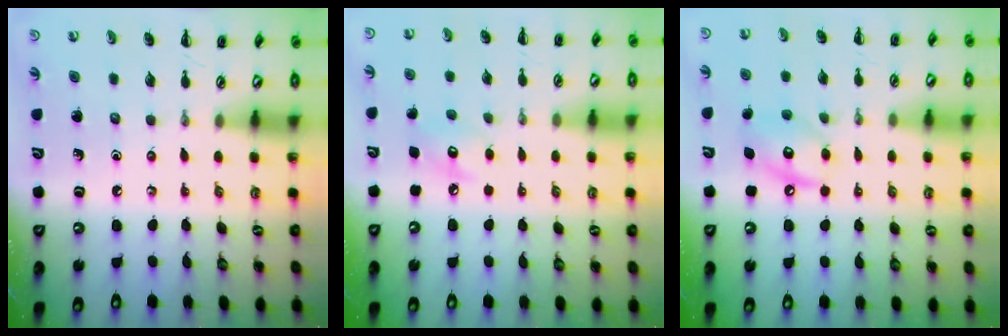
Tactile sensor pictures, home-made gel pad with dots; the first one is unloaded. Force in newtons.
{"total": 6.9, "press": 6.9, "slide": 1.1}
{"total": 10.4, "press": 10.3, "slide": 1.5}